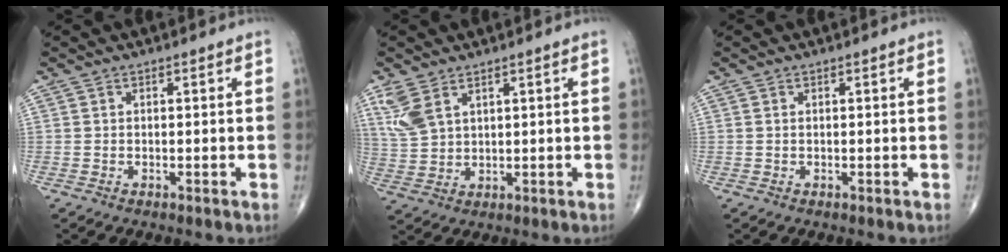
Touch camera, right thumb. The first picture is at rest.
{"total": 6.3, "force": [3.6, 3.3, 3.9], "torque": [-0.087, -0.006, 0.086]}
{"total": 0.0}